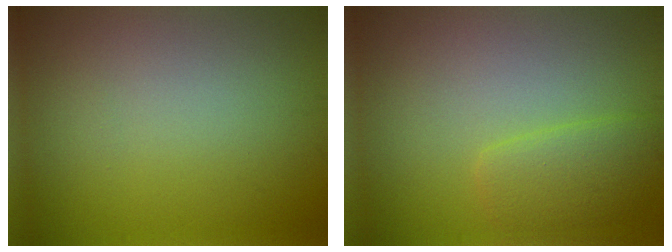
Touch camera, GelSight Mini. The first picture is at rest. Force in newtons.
{"total": 2.7, "press": 2.7, "slide": 0.0}